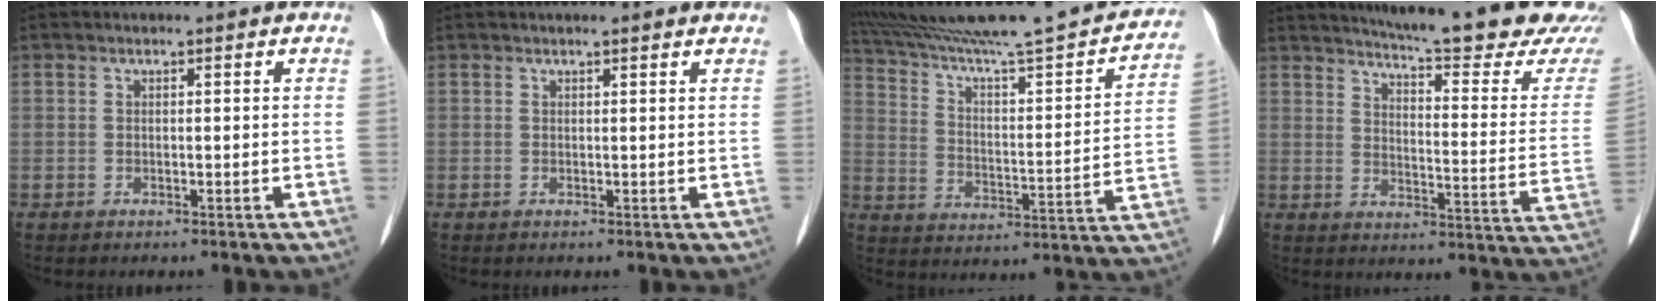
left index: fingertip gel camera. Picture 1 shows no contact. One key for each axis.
{"total": 3.0, "fx": 2.7, "fy": 0.4, "fz": 1.3, "tx": -0.018, "ty": 0.015, "tz": 0.028}
{"total": 28.0, "fx": 24.4, "fy": 2.7, "fz": 13.5, "tx": -0.214, "ty": -0.026, "tz": 0.340}
{"total": 24.5, "fx": 21.9, "fy": 1.5, "fz": 10.8, "tx": -0.154, "ty": -0.089, "tz": 0.261}